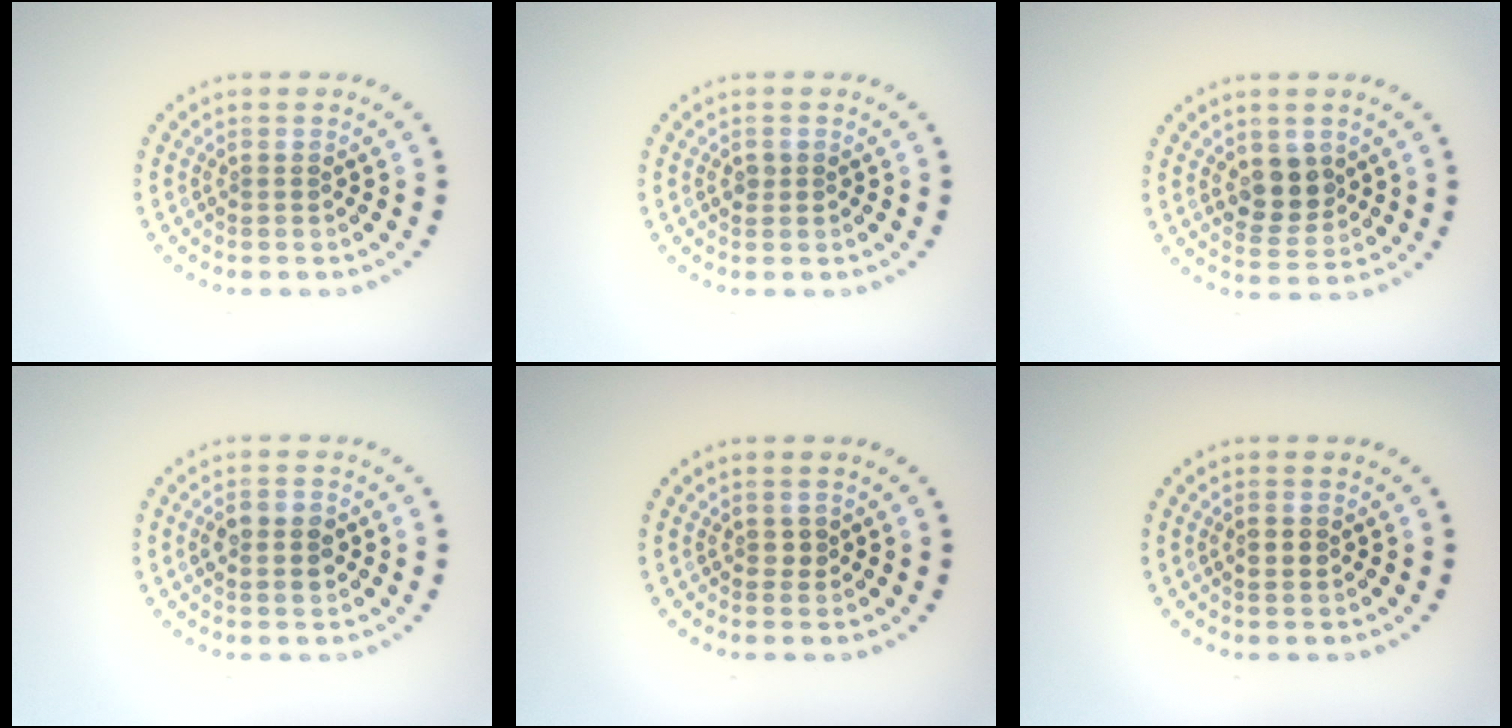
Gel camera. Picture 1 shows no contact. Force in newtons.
{"total": 0.9, "press": 0.9, "slide": 0.0}
{"total": 3.6, "press": 3.4, "slide": 1.0}
{"total": 2.8, "press": 2.8, "slide": 0.1}
{"total": 0.8, "press": 0.7, "slide": 0.2}
{"total": 0.9, "press": 0.9, "slide": 0.0}